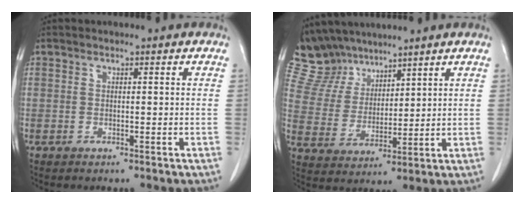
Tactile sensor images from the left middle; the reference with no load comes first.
{"total": 9.4, "force": [8.4, 4.0, 1.3], "torque": [-0.038, 0.018, 0.178]}